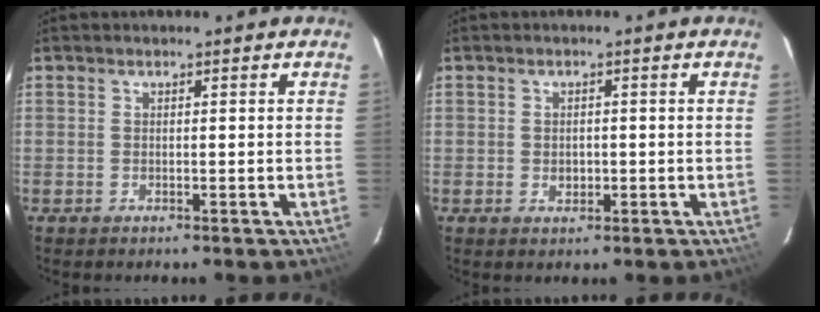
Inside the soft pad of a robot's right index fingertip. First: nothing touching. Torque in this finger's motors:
{"motor_torque": [-0.06, 0.09, -0.05, 0.00]}